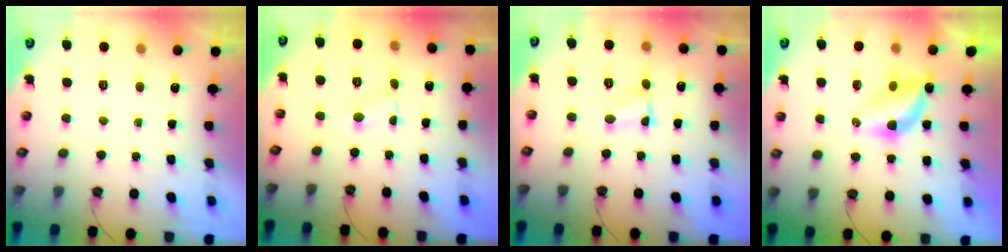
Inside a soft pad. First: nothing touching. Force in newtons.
{"total": 1.0, "press": 1.0, "slide": 0.1}
{"total": 2.8, "press": 2.8, "slide": 0.3}
{"total": 5.5, "press": 5.5, "slide": 0.4}